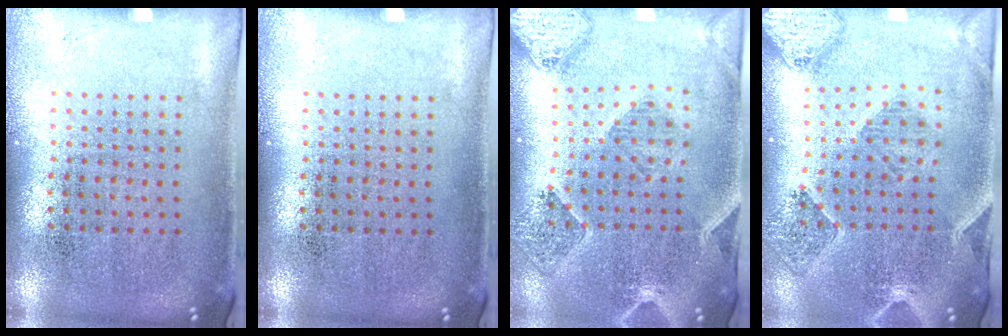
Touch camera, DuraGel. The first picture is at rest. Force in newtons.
{"total": 0.0}
{"total": 1.6, "press": 1.6, "slide": 0.3}
{"total": 1.5, "press": 1.5, "slide": 0.3}